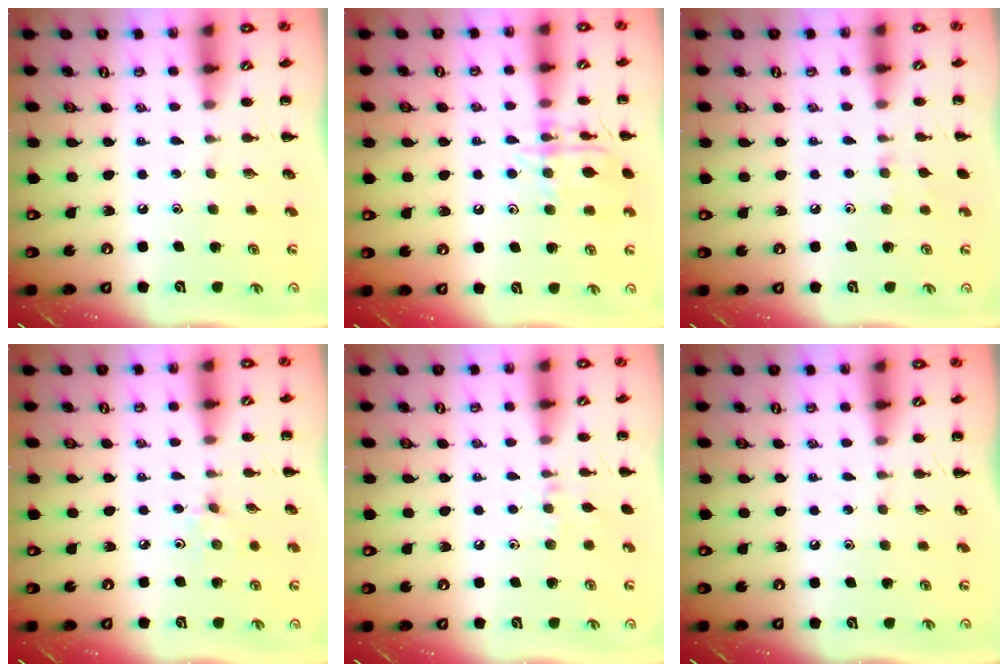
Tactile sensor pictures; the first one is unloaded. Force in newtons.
{"total": 12.5, "press": 12.5, "slide": 0.7}
{"total": 4.6, "press": 4.2, "slide": 1.7}
{"total": 2.4, "press": 2.2, "slide": 0.8}
{"total": 5.8, "press": 5.4, "slide": 2.0}
{"total": 0.0}